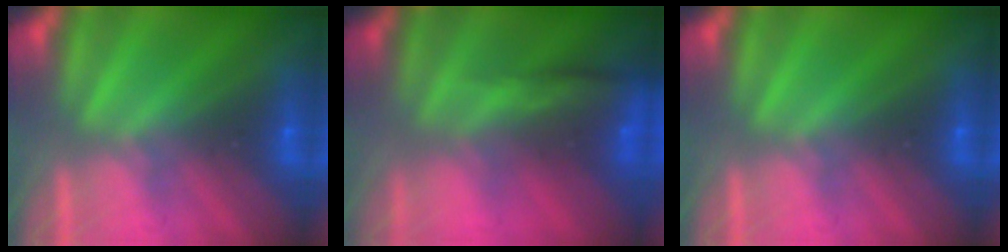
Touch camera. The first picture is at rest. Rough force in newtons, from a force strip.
{"total": 8.1}
{"total": 0.0}